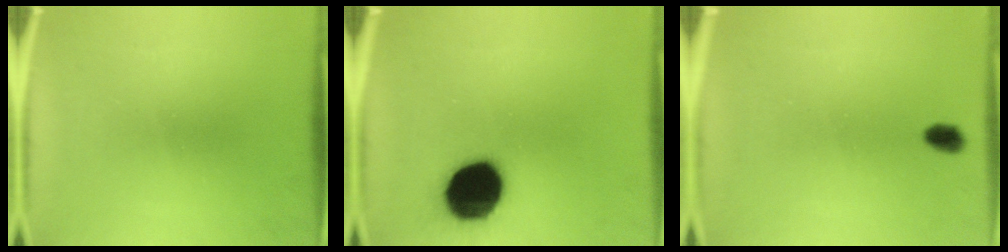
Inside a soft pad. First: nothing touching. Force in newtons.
{"total": 18.7}
{"total": 2.7}